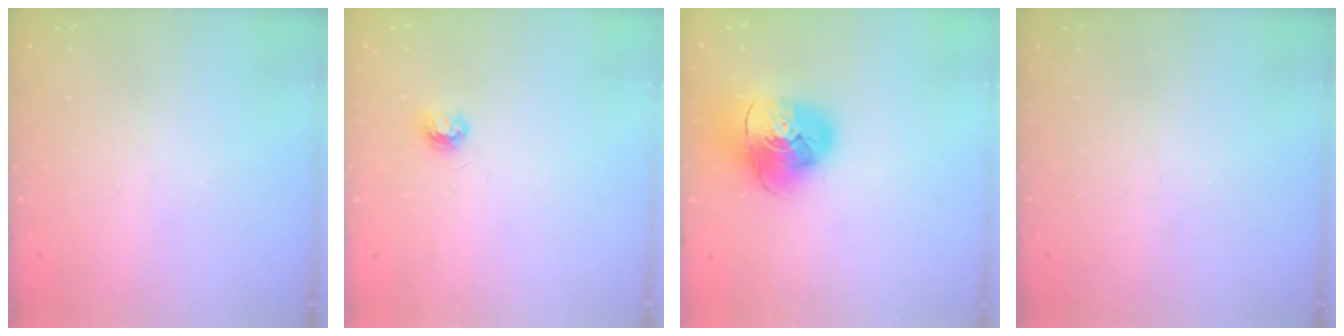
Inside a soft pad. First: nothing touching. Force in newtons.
{"total": 3.9, "press": 3.9, "slide": 0.5}
{"total": 14.9, "press": 14.7, "slide": 2.0}
{"total": 0.0}